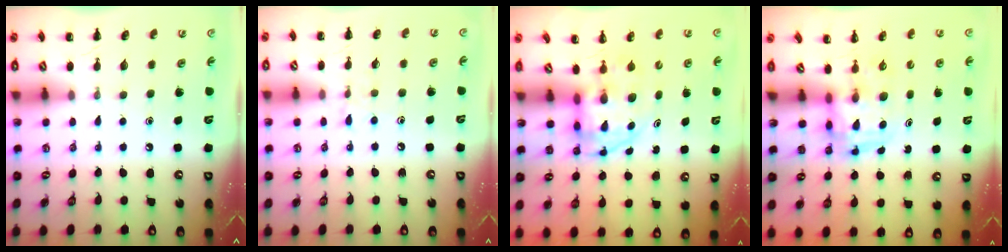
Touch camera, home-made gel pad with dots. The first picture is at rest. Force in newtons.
{"total": 5.9, "press": 5.6, "slide": 1.7}
{"total": 3.8, "press": 3.7, "slide": 0.7}
{"total": 3.7, "press": 3.7, "slide": 0.6}